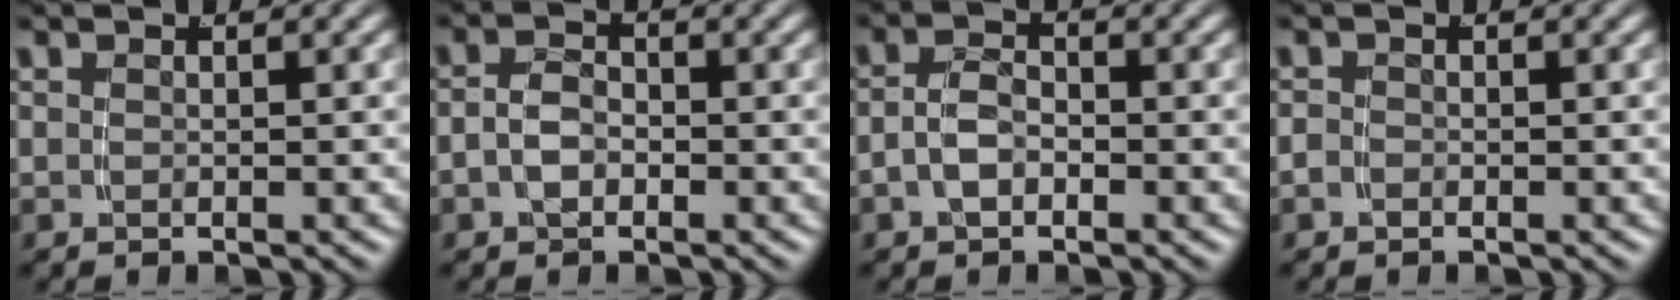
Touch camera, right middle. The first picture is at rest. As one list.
[{"total": 2.6, "force": [-1.0, 1.9, 1.6], "torque": [-0.039, -0.009, -0.014]}, {"total": 2.8, "force": [-1.2, 1.7, 1.8], "torque": [-0.044, -0.009, -0.017]}, {"total": 0.9, "force": [-0.8, 0.3, 0.1], "torque": [-0.006, -0.008, -0.012]}]